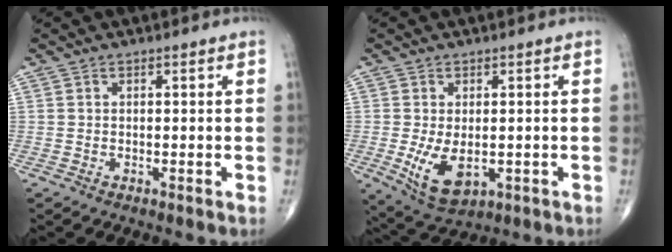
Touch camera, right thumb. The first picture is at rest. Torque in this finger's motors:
{"motor_torque": [-0.12, 0.10, 0.55, 0.56, 0.01]}